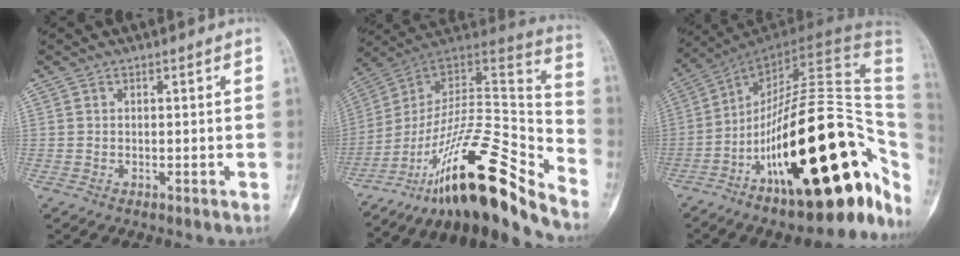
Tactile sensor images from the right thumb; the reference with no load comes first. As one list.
[{"total": 25.2, "force": [-18.1, 6.0, 16.5], "torque": [-0.209, 0.123, -0.297]}, {"total": 32.2, "force": [-9.2, 12.0, 28.4], "torque": [-0.354, 0.067, -0.137]}]